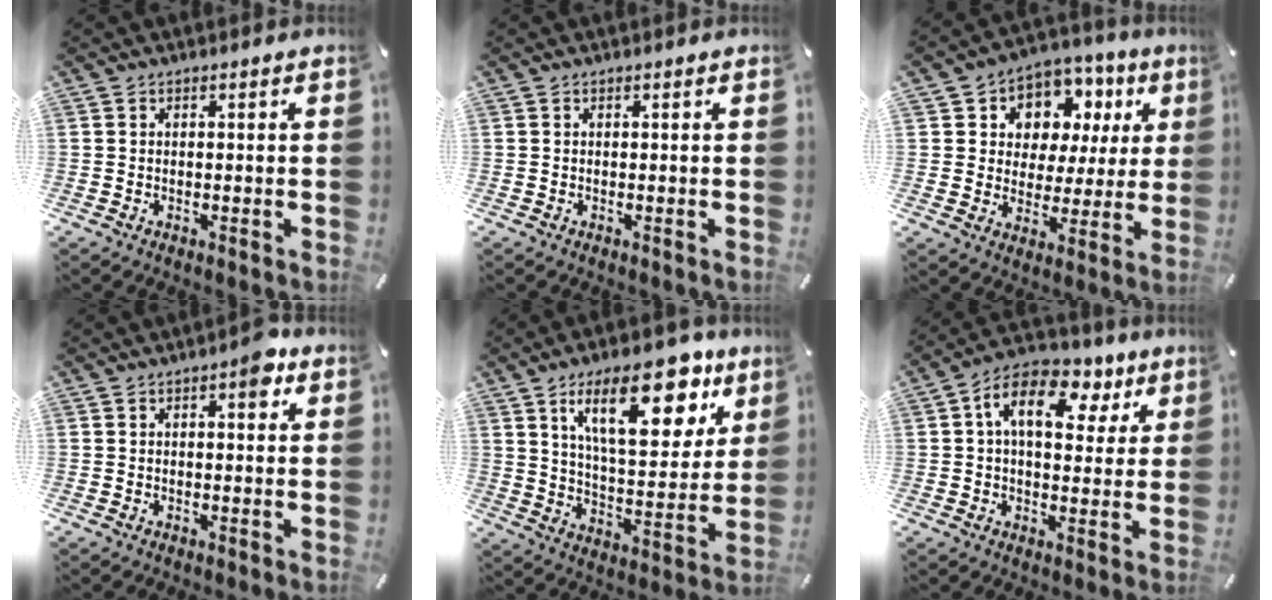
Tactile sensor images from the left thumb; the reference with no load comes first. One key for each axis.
{"total": 0.0}
{"total": 9.5, "fx": 3.8, "fy": 8.3, "fz": 2.3, "tx": -0.045, "ty": -0.029, "tz": 0.073}
{"total": 4.7, "fx": 1.9, "fy": 2.1, "fz": 3.7, "tx": -0.039, "ty": -0.005, "tz": 0.022}
{"total": 22.5, "fx": 11.9, "fy": 9.9, "fz": 16.3, "tx": -0.246, "ty": -0.045, "tz": 0.190}
{"total": 13.0, "fx": 4.9, "fy": 7.7, "fz": 9.3, "tx": -0.145, "ty": -0.006, "tz": 0.082}